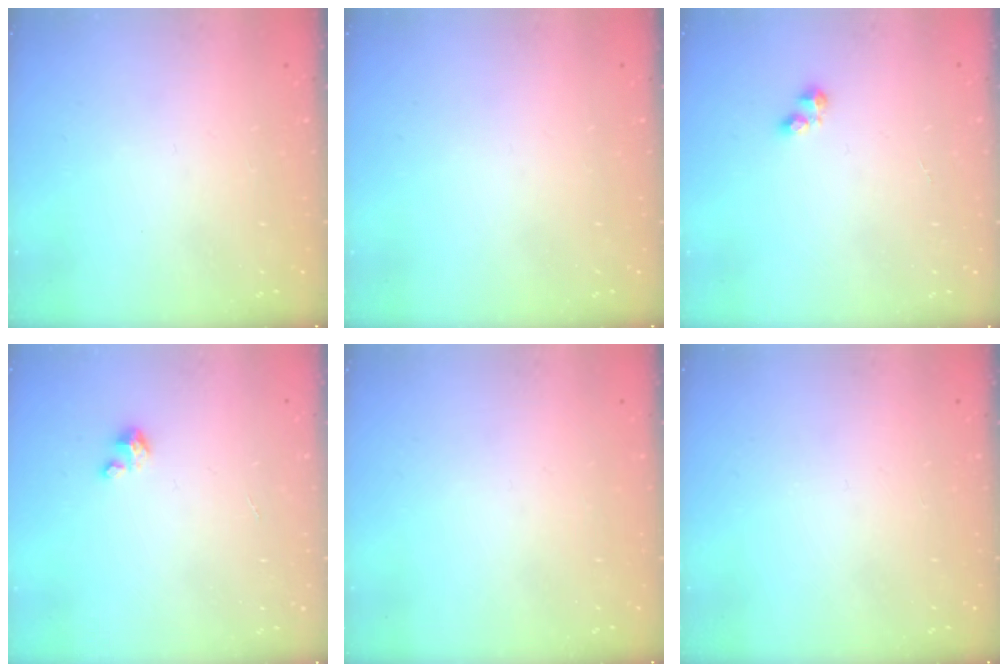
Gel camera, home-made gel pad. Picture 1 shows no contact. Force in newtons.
{"total": 0.0}
{"total": 2.7, "press": 2.7, "slide": 0.4}
{"total": 2.7, "press": 2.7, "slide": 0.1}
{"total": 0.0}
{"total": 0.0}